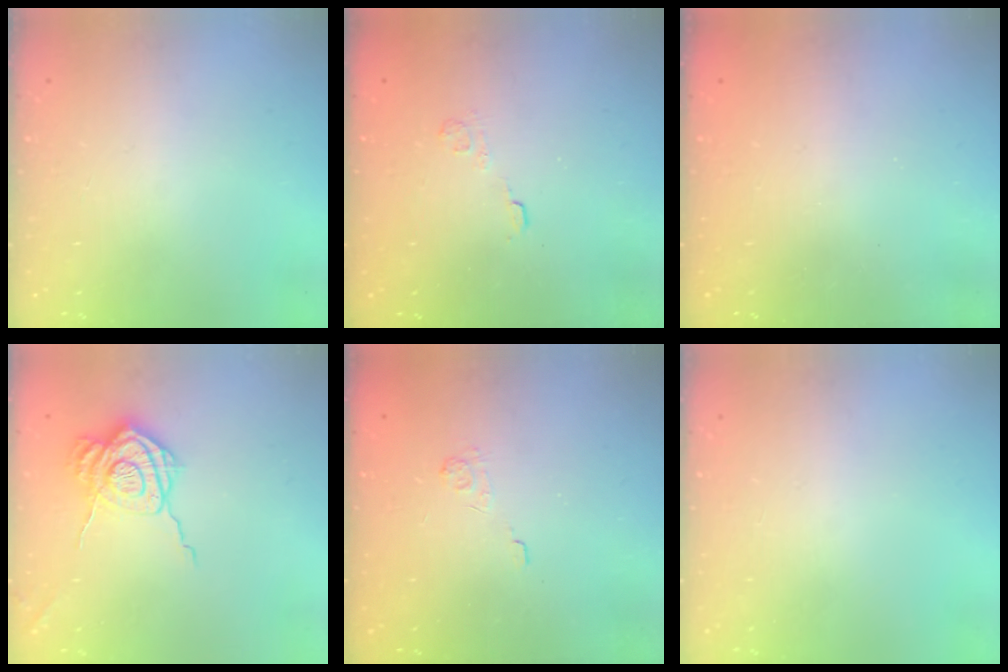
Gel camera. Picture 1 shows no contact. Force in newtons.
{"total": 2.7, "press": 2.3, "slide": 1.4}
{"total": 2.6, "press": 2.5, "slide": 0.9}
{"total": 12.8, "press": 12.7, "slide": 1.2}
{"total": 2.1, "press": 1.5, "slide": 1.4}
{"total": 0.0}